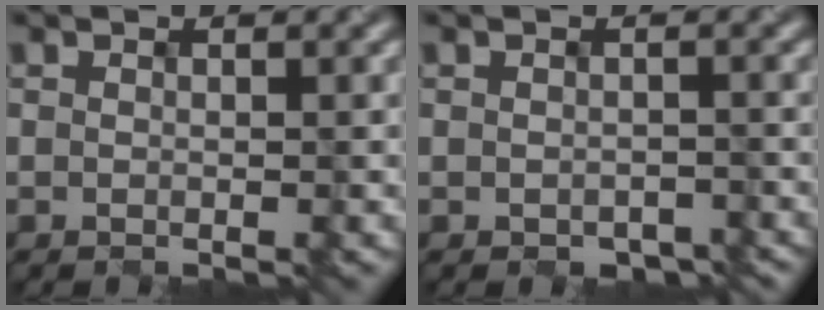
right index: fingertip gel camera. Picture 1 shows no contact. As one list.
[{"total": 1.5, "force": [-1.3, 0.6, 0.4], "torque": [-0.006, -0.005, -0.002]}]